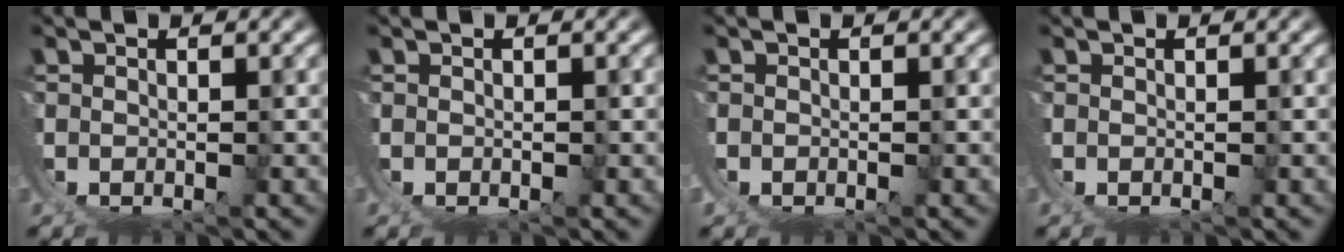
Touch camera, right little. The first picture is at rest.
{"total": 0.0}
{"total": 1.1, "force": [0.2, 1.1, 0.2], "torque": [-0.014, 0.001, 0.000]}
{"total": 0.0}